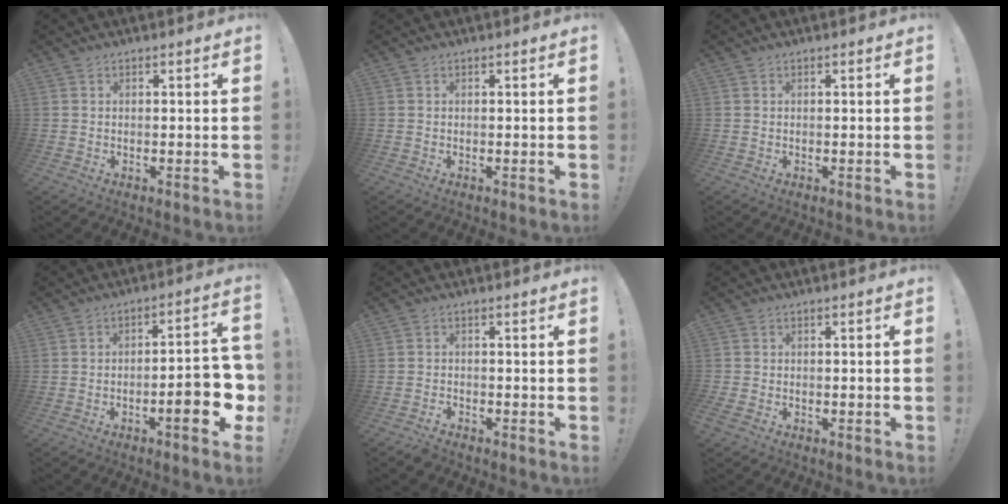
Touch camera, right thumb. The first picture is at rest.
{"total": 0.0}
{"total": 0.0}
{"total": 12.5, "force": [-4.0, 2.7, 11.5], "torque": [-0.146, 0.010, -0.061]}
{"total": 2.0, "force": [-2.0, 0.1, 0.4], "torque": [-0.005, 0.003, -0.037]}
{"total": 2.1, "force": [-1.7, 0.6, 1.0], "torque": [-0.020, 0.004, -0.032]}